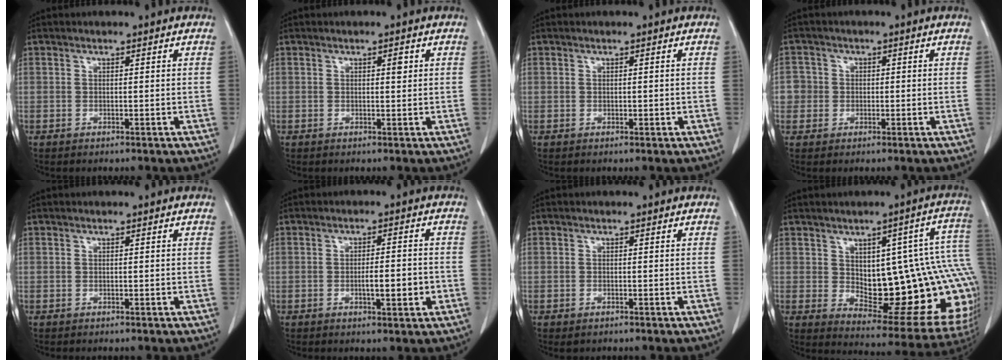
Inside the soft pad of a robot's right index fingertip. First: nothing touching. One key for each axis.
{"total": 1.1, "fx": 0.4, "fy": 0.3, "fz": 1.0, "tx": -0.015, "ty": 0.002, "tz": 0.005}
{"total": 0.6, "fx": 0.1, "fy": 0.5, "fz": 0.4, "tx": -0.005, "ty": 0.000, "tz": 0.003}
{"total": 3.2, "fx": -0.2, "fy": 3.2, "fz": 0.0, "tx": 0.014, "ty": 0.011, "tz": -0.005}
{"total": 0.0}
{"total": 4.7, "fx": -1.2, "fy": 0.9, "fz": 4.4, "tx": -0.072, "ty": -0.001, "tz": -0.014}
{"total": 0.6, "fx": -0.4, "fy": 0.3, "fz": 0.3, "tx": -0.010, "ty": -0.001, "tz": -0.003}
{"total": 22.3, "fx": -0.1, "fy": 6.9, "fz": 21.2, "tx": -0.190, "ty": 0.023, "tz": 0.024}